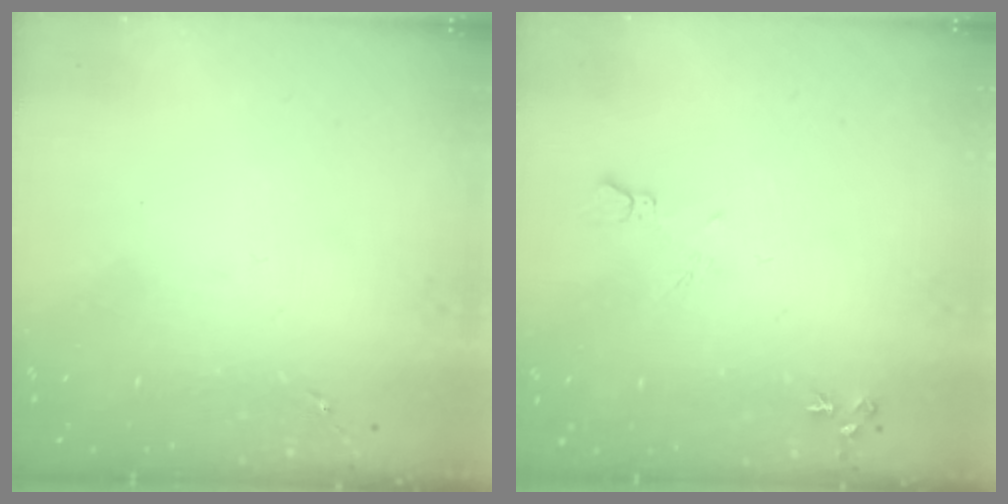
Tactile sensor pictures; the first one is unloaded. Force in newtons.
{"total": 7.6, "press": 7.6, "slide": 0.8}